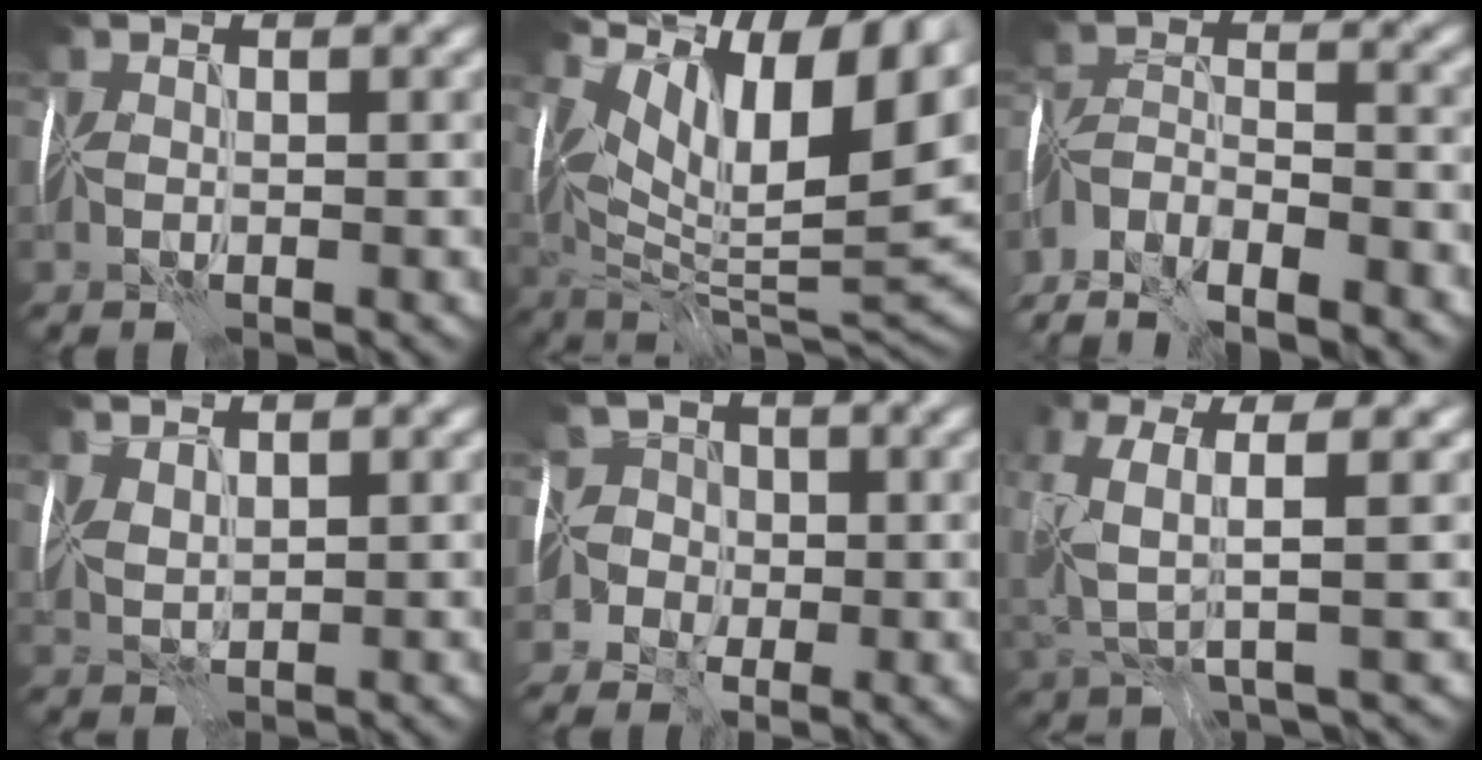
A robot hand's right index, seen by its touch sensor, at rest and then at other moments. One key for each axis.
{"total": 14.5, "fx": 7.3, "fy": 6.0, "fz": 11.0, "tx": -0.191, "ty": 0.021, "tz": 0.136}
{"total": 7.9, "fx": -6.5, "fy": 2.9, "fz": 3.4, "tx": -0.061, "ty": 0.001, "tz": -0.118}
{"total": 2.4, "fx": 1.9, "fy": 0.8, "fz": 1.1, "tx": -0.034, "ty": 0.009, "tz": 0.041}
{"total": 5.5, "fx": -0.9, "fy": 5.2, "fz": 1.7, "tx": -0.007, "ty": 0.025, "tz": -0.050}
{"total": 6.2, "fx": 1.0, "fy": 1.8, "fz": 5.8, "tx": -0.145, "ty": 0.003, "tz": 0.016}